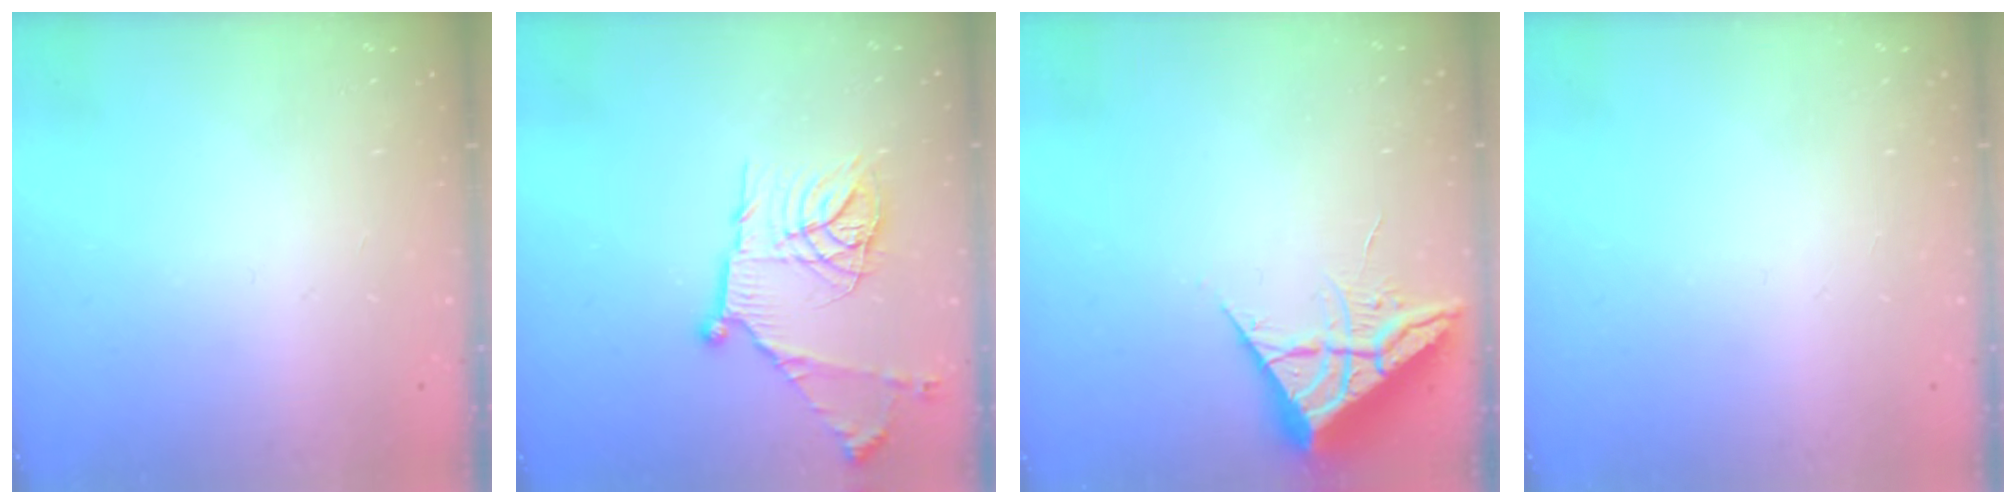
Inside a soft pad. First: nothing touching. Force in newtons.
{"total": 18.9, "press": 18.8, "slide": 1.9}
{"total": 6.9, "press": 6.9, "slide": 0.4}
{"total": 0.0}